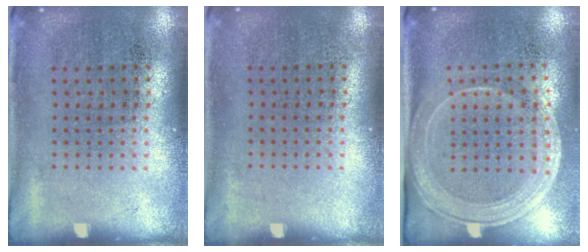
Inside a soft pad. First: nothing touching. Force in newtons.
{"total": 0.0}
{"total": 2.0, "press": 1.7, "slide": 1.1}